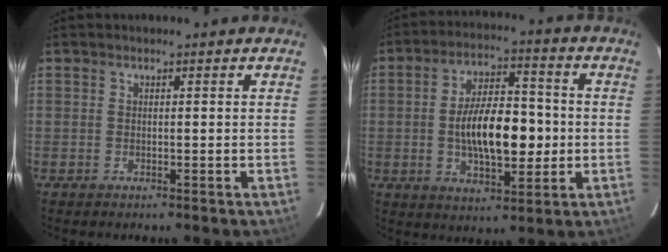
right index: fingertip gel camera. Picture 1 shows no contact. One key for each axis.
{"total": 13.6, "fx": -1.4, "fy": 6.0, "fz": 12.1, "tx": -0.215, "ty": 0.009, "tz": -0.018}